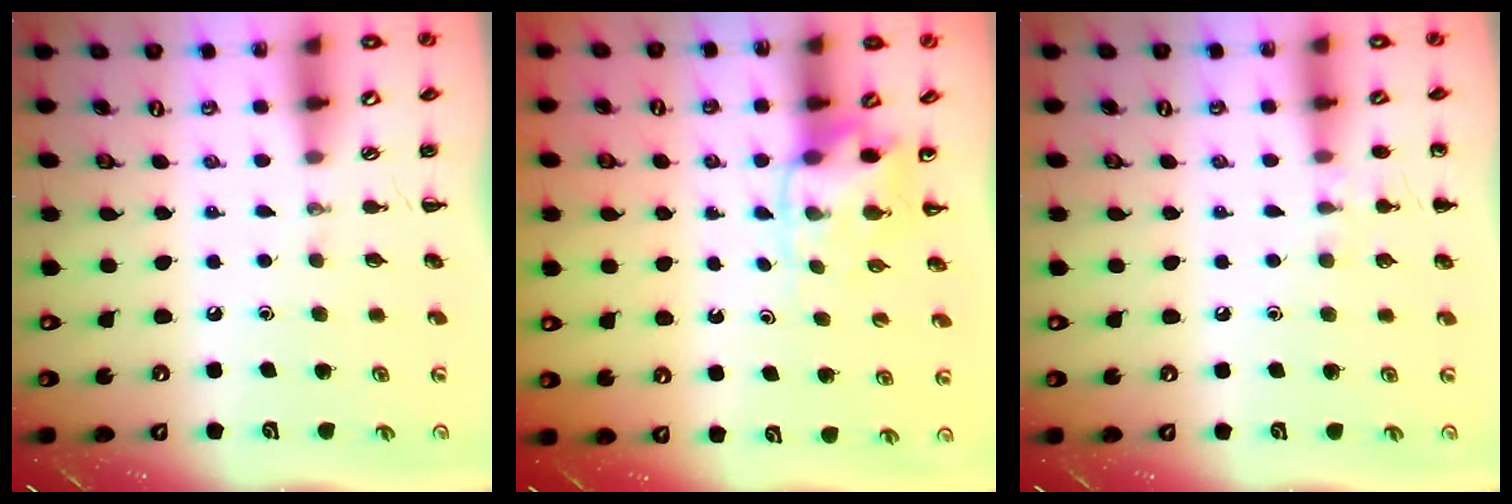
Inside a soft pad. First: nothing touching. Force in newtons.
{"total": 5.1, "press": 5.0, "slide": 0.9}
{"total": 5.6, "press": 5.4, "slide": 1.4}